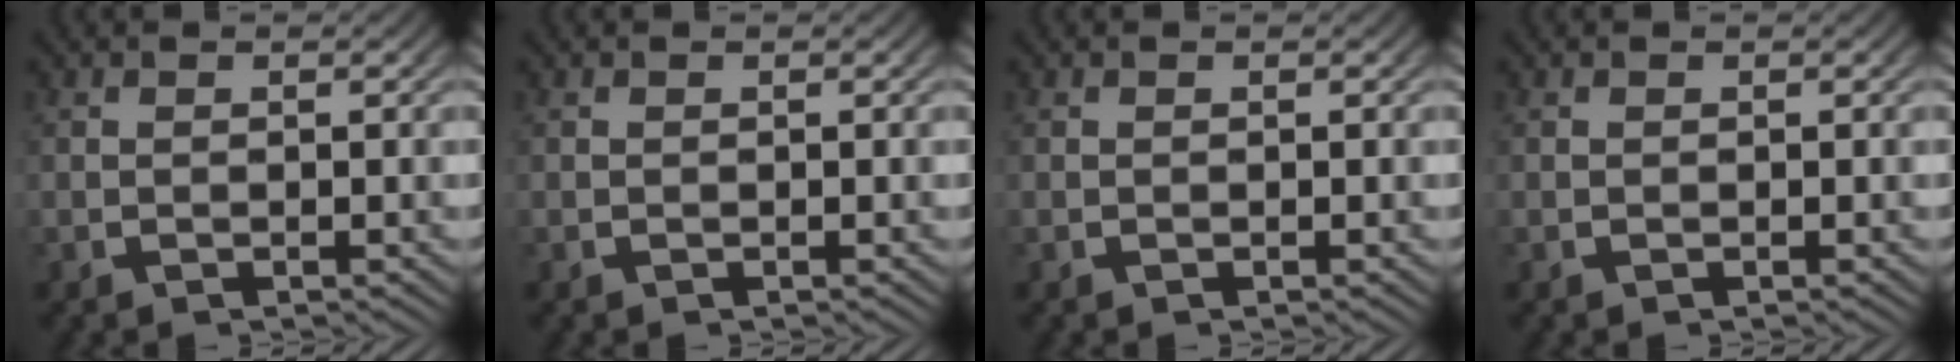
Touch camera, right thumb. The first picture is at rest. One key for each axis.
{"total": 0.0}
{"total": 0.0}
{"total": 0.0}